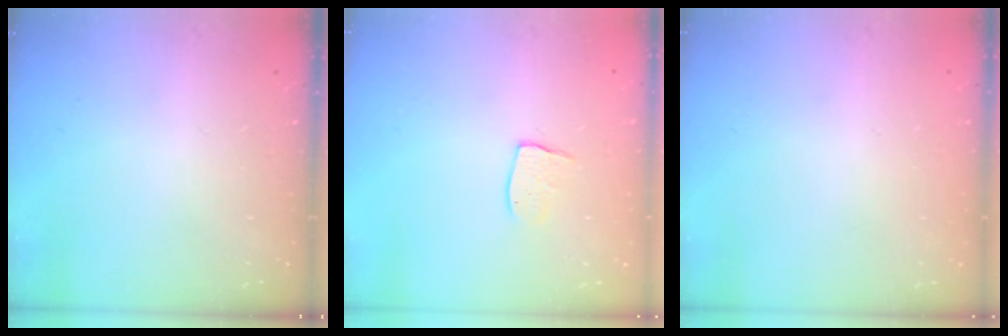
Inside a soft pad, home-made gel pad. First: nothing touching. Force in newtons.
{"total": 7.0, "press": 7.0, "slide": 0.5}
{"total": 0.0}